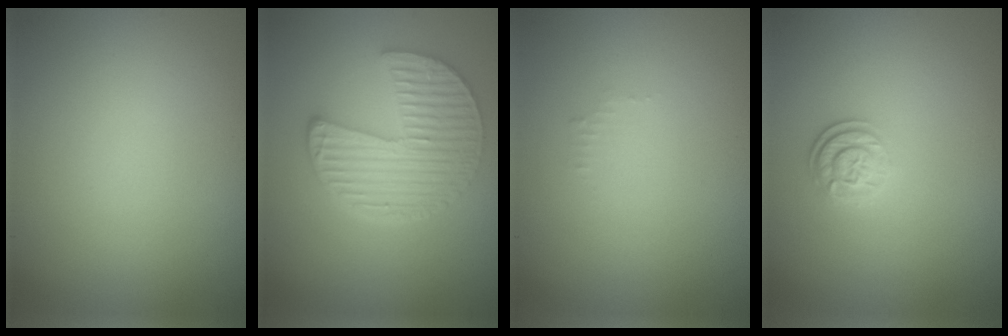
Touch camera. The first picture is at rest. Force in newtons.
{"total": 5.2, "press": 4.4, "slide": 2.8}
{"total": 0.6, "press": 0.6, "slide": 0.1}
{"total": 2.5, "press": 1.9, "slide": 1.6}